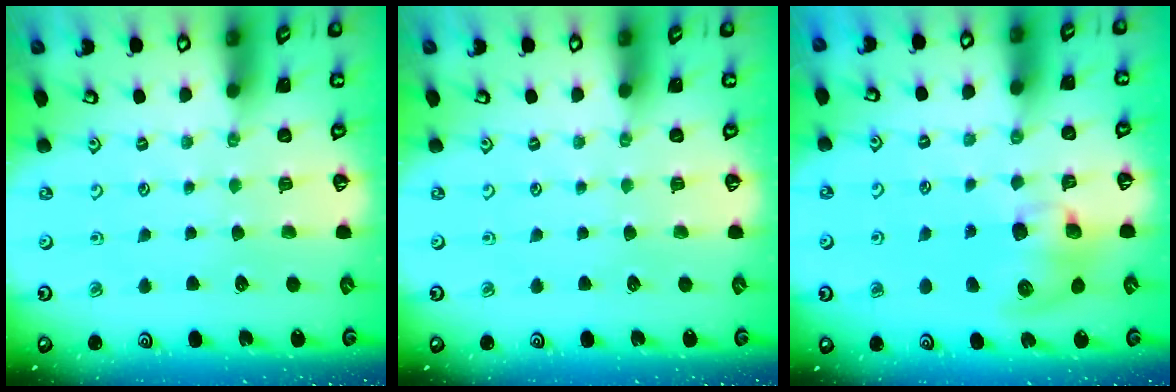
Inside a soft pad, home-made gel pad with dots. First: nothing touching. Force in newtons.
{"total": 0.0}
{"total": 9.6, "press": 9.5, "slide": 1.4}